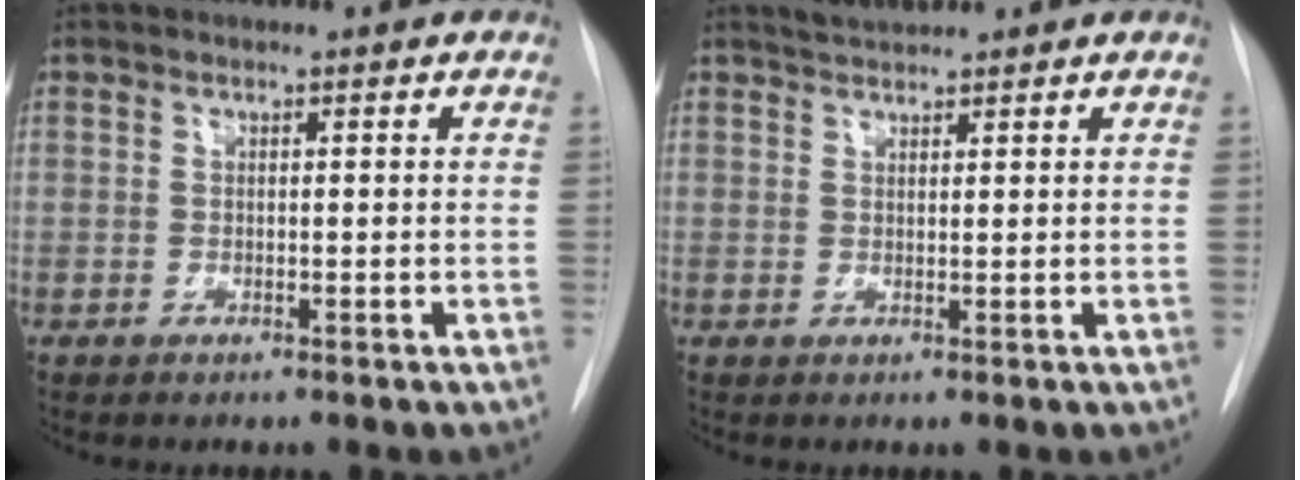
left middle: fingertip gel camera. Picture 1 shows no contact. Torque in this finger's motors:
{"motor_torque": [0.19, -0.10, -0.05, 0.00]}